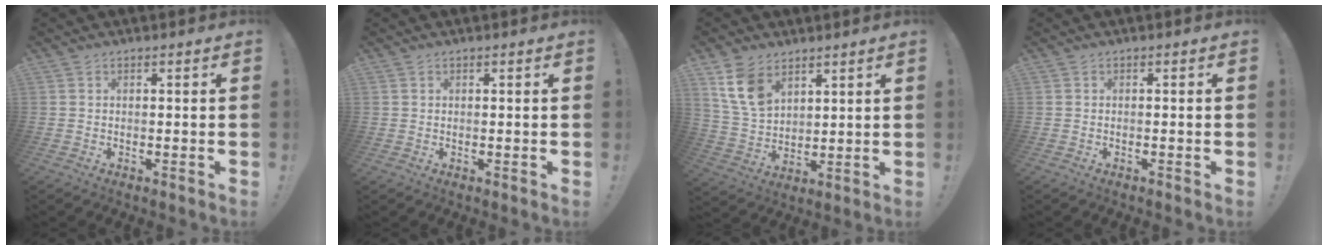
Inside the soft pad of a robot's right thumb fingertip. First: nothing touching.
{"total": 1.1, "force": [0.5, 1.0, -0.1], "torque": [0.004, -0.002, 0.009]}
{"total": 11.6, "force": [6.8, 7.3, 6.0], "torque": [-0.118, -0.023, 0.138]}
{"total": 0.6, "force": [-0.4, -0.3, 0.3], "torque": [-0.008, 0.000, -0.007]}